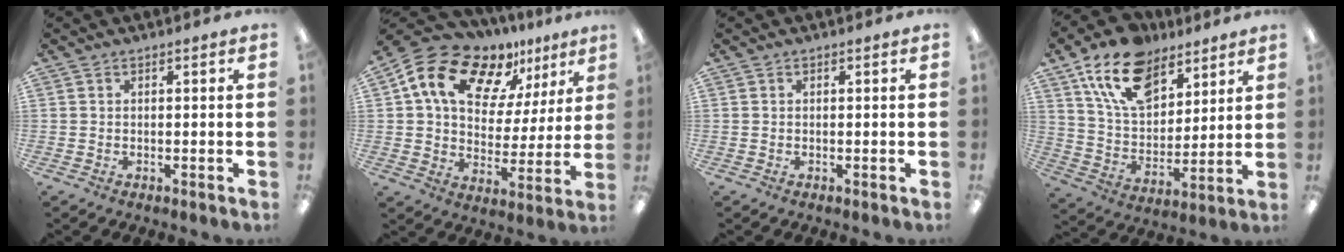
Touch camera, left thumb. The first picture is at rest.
{"total": 16.4, "force": [11.1, 9.3, 7.7], "torque": [-0.145, -0.070, 0.201]}
{"total": 0.0}
{"total": 17.5, "force": [10.8, 10.3, 9.1], "torque": [-0.161, -0.042, 0.198]}